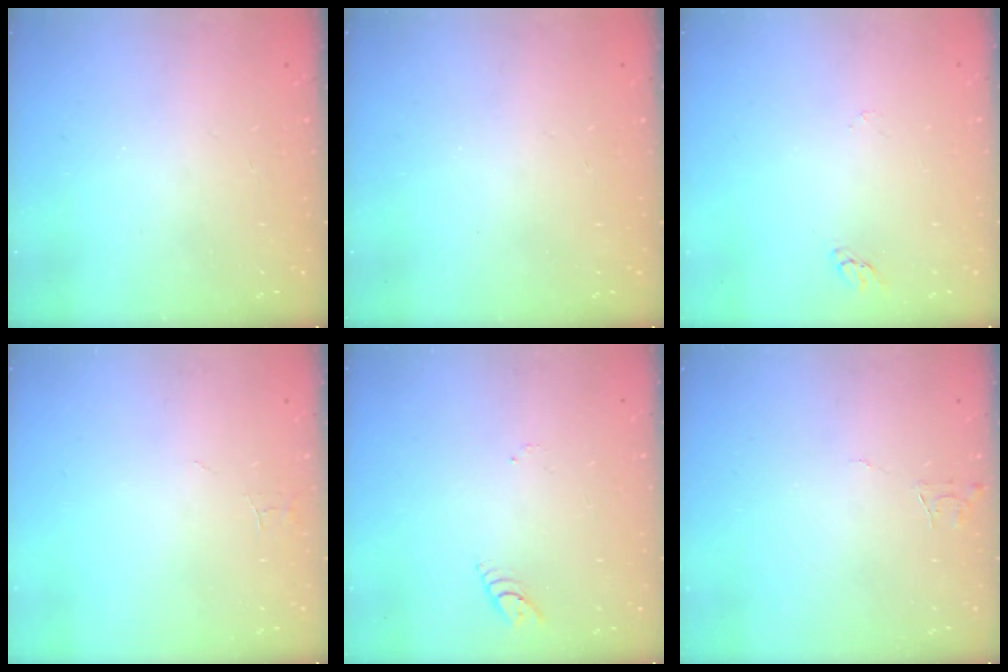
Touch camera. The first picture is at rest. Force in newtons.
{"total": 0.0}
{"total": 2.2, "press": 2.2, "slide": 0.2}
{"total": 3.0, "press": 3.0, "slide": 0.2}
{"total": 2.6, "press": 2.6, "slide": 0.3}
{"total": 4.0, "press": 4.0, "slide": 0.4}